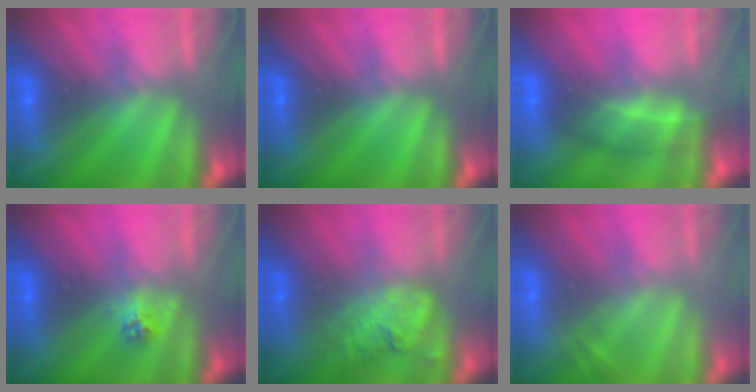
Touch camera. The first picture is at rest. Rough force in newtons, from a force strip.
{"total": 0.0}
{"total": 2.7}
{"total": 2.2}
{"total": 2.3}
{"total": 2.0}